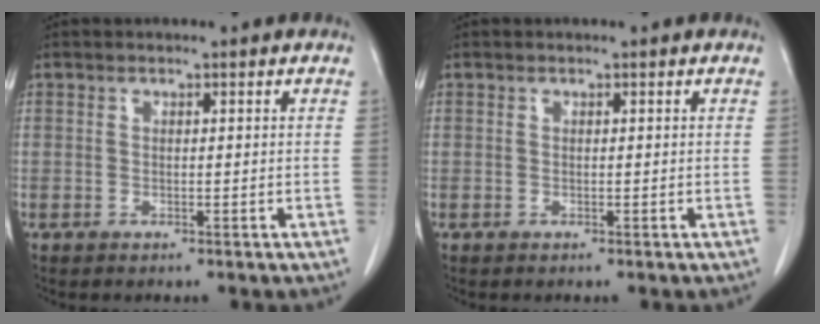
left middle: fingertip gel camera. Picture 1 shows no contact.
{"total": 0.0}